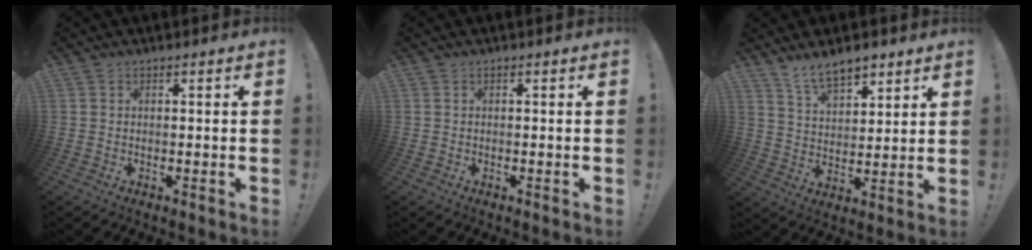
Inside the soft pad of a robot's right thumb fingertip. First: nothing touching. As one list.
[{"total": 0.0}, {"total": 9.3, "force": [7.1, 4.3, 4.3], "torque": [-0.062, -0.042, 0.133]}]